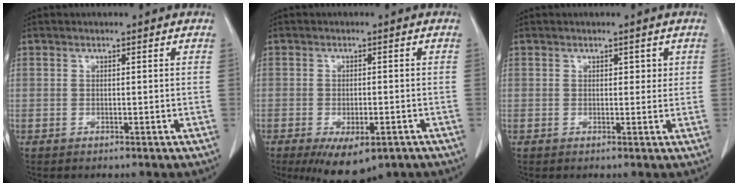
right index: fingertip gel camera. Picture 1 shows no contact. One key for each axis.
{"total": 8.4, "fx": -5.2, "fy": 3.2, "fz": 5.7, "tx": -0.087, "ty": -0.015, "tz": -0.072}
{"total": 1.7, "fx": 0.7, "fy": 1.1, "fz": 1.0, "tx": -0.004, "ty": -0.001, "tz": 0.008}